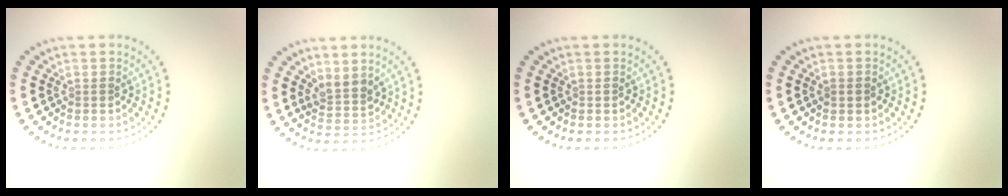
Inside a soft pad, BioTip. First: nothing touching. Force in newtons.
{"total": 2.1, "press": 1.8, "slide": 1.1}
{"total": 0.0}
{"total": 0.9, "press": 0.9, "slide": 0.2}